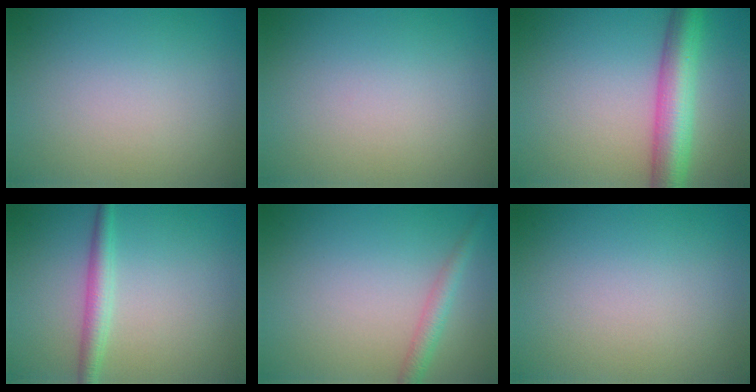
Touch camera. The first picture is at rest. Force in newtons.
{"total": 0.0}
{"total": 6.4, "press": 6.4, "slide": 0.1}
{"total": 2.4, "press": 2.4, "slide": 0.1}
{"total": 2.0, "press": 2.0, "slide": 0.1}
{"total": 0.0}